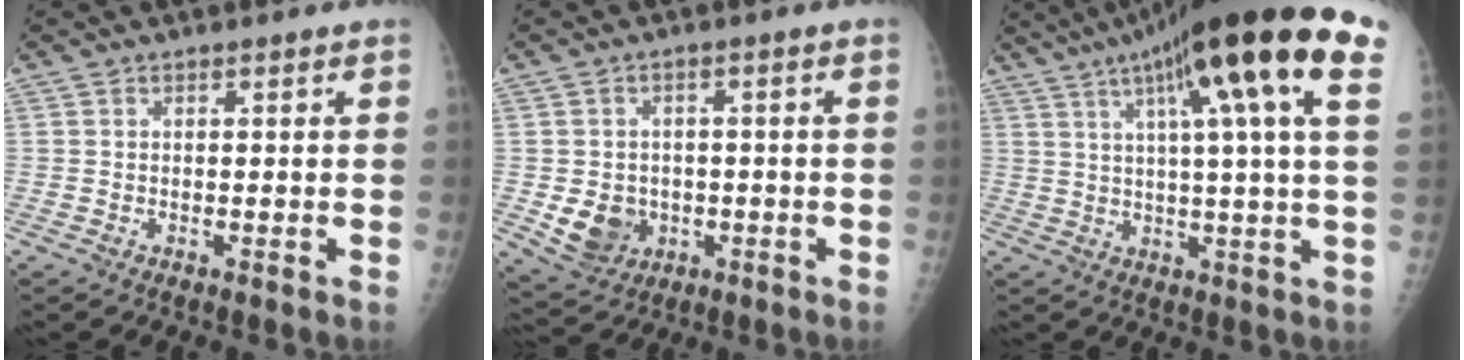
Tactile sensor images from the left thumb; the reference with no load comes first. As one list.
[{"total": 7.2, "force": [-1.6, 6.2, 3.4], "torque": [-0.035, 0.007, -0.013]}, {"total": 22.5, "force": [10.9, 2.4, 19.5], "torque": [-0.299, 0.006, 0.149]}]